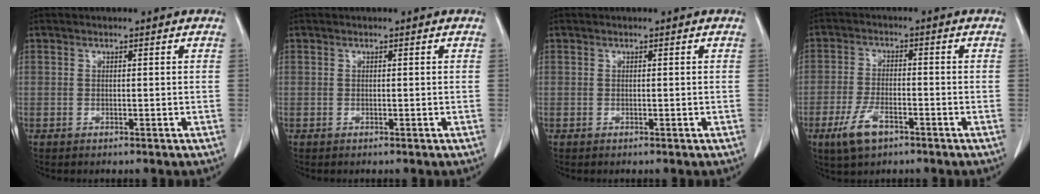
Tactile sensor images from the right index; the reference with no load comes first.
{"total": 0.0}
{"total": 0.0}
{"total": 6.1, "force": [-3.5, 2.4, 4.3], "torque": [-0.096, -0.006, -0.062]}